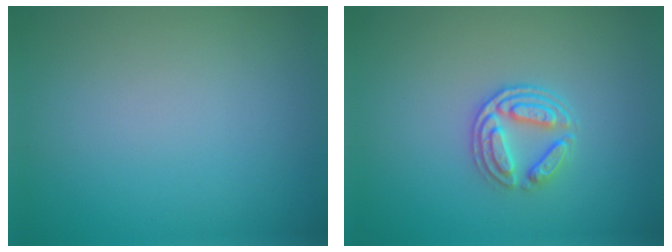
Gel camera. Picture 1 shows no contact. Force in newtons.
{"total": 3.1, "press": 2.6, "slide": 1.7}